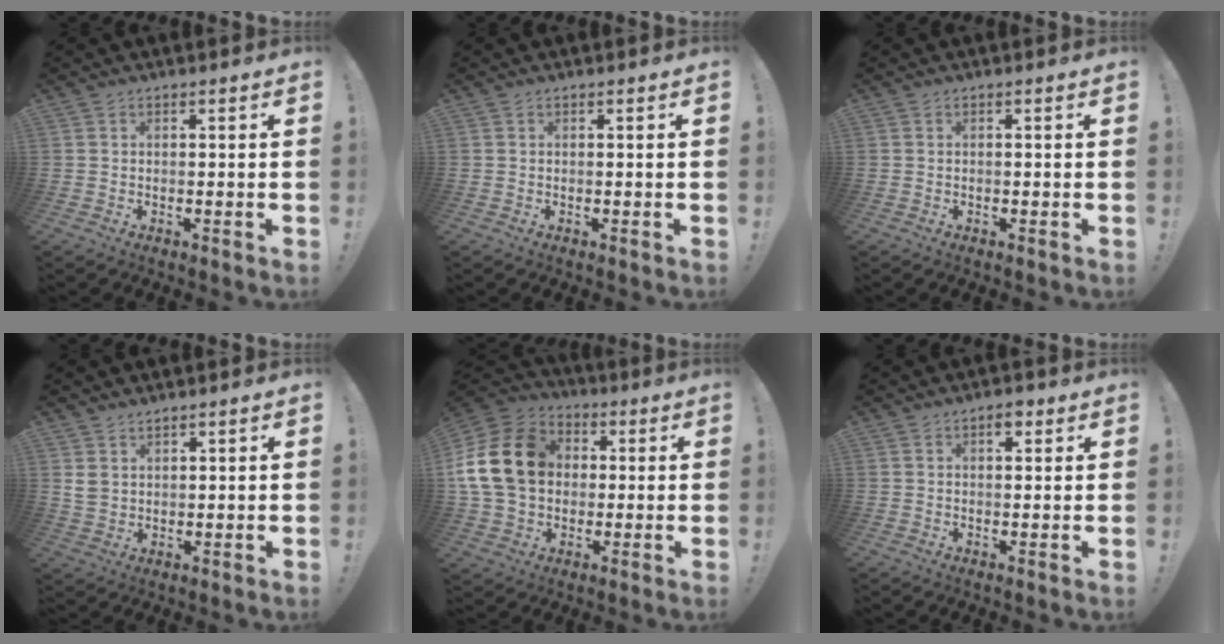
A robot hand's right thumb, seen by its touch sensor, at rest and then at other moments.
{"total": 0.0}
{"total": 0.0}
{"total": 3.7, "force": [2.7, 2.0, 1.5], "torque": [-0.017, -0.017, 0.051]}
{"total": 20.6, "force": [2.8, 15.9, 12.8], "torque": [-0.231, 0.010, 0.058]}
{"total": 2.6, "force": [1.4, 1.3, 1.8], "torque": [-0.017, -0.005, 0.020]}